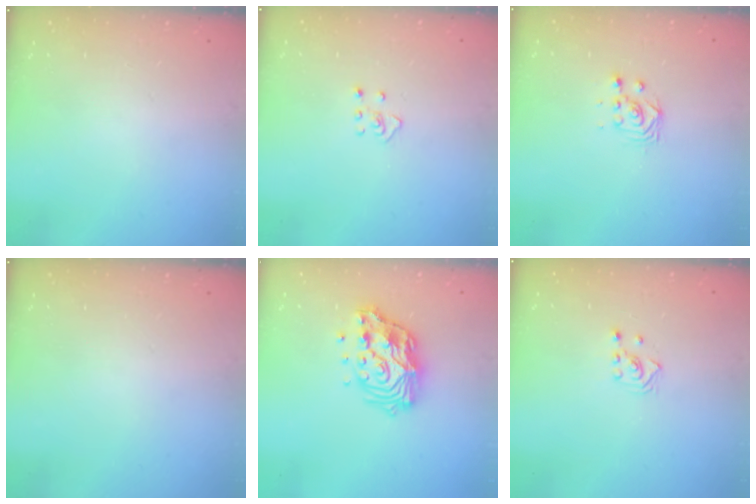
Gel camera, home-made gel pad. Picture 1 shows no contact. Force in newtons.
{"total": 3.4, "press": 3.3, "slide": 0.6}
{"total": 2.9, "press": 2.9, "slide": 0.4}
{"total": 0.0}
{"total": 14.9, "press": 14.8, "slide": 1.5}
{"total": 2.5, "press": 2.3, "slide": 1.0}